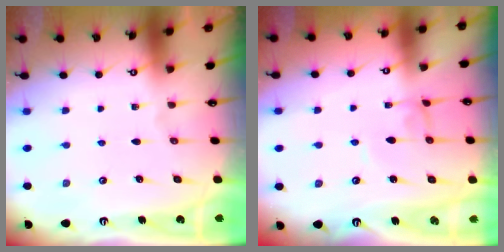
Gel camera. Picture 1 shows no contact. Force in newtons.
{"total": 1.5, "press": 1.4, "slide": 0.1}